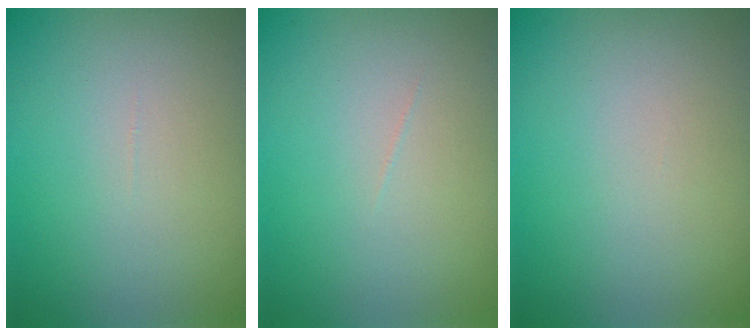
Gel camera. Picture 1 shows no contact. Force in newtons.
{"total": 0.0}
{"total": 0.0}